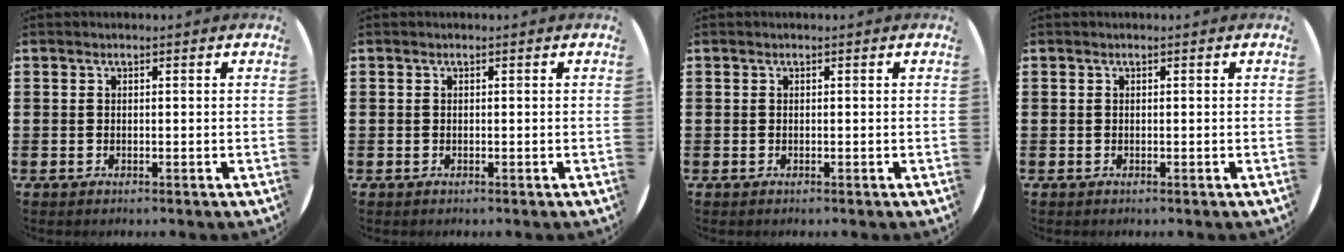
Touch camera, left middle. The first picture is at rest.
{"total": 0.0}
{"total": 0.0}
{"total": 0.0}